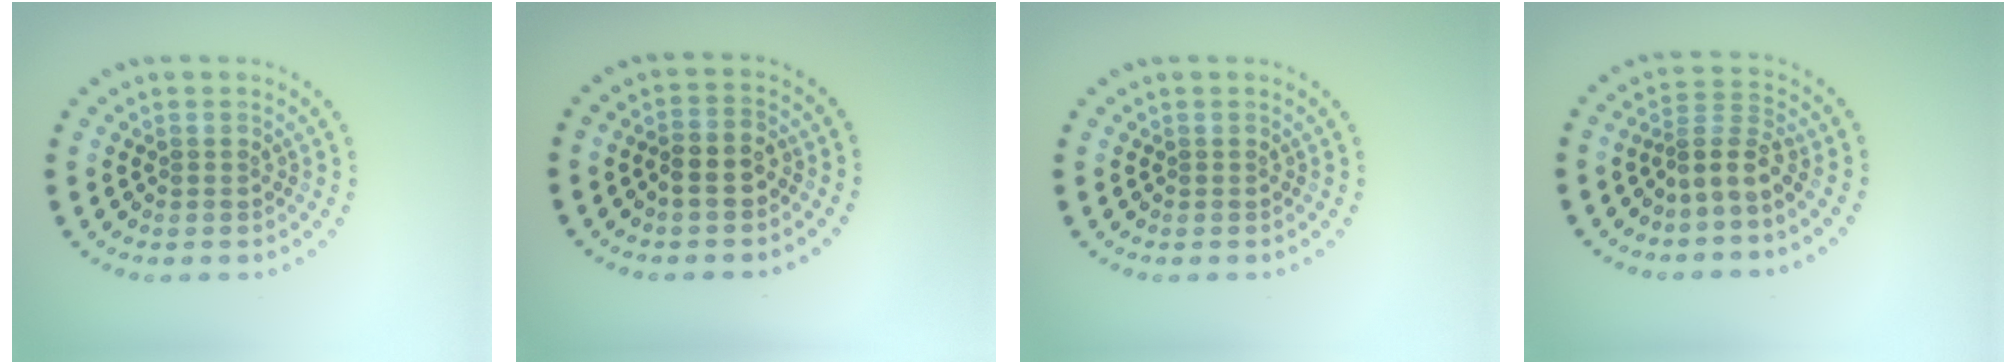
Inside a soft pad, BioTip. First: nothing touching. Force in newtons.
{"total": 2.0, "press": 1.9, "slide": 0.6}
{"total": 0.0}
{"total": 2.8, "press": 2.0, "slide": 2.0}